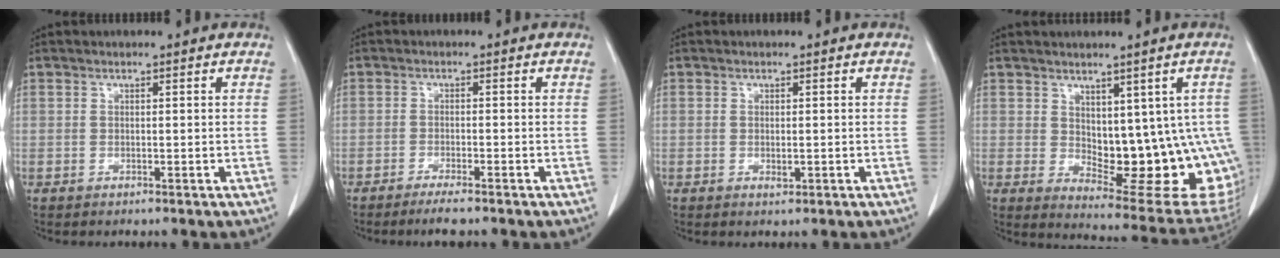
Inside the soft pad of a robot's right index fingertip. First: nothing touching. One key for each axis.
{"total": 3.0, "fx": -2.4, "fy": 0.2, "fz": 1.9, "tx": -0.034, "ty": -0.005, "tz": -0.039}
{"total": 1.0, "fx": -0.1, "fy": 0.5, "fz": 0.9, "tx": -0.016, "ty": -0.003, "tz": -0.001}
{"total": 15.9, "fx": -0.5, "fy": 7.4, "fz": 14.1, "tx": -0.138, "ty": -0.003, "tz": 0.016}